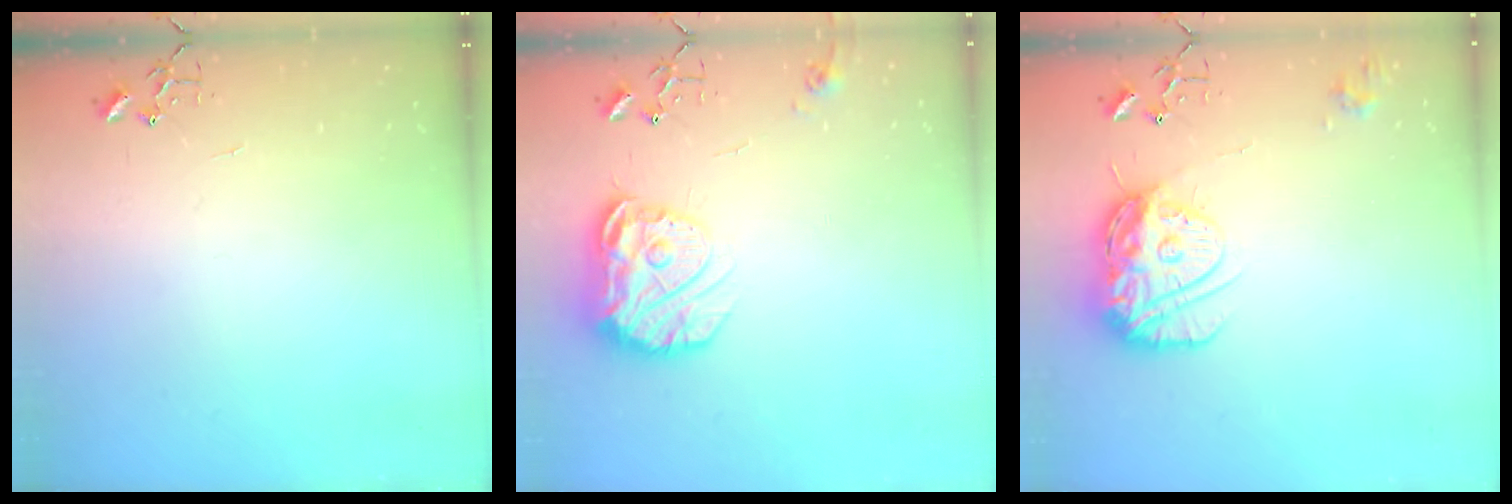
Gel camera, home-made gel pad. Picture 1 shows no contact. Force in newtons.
{"total": 15.5, "press": 15.4, "slide": 1.2}
{"total": 15.4, "press": 15.3, "slide": 1.4}